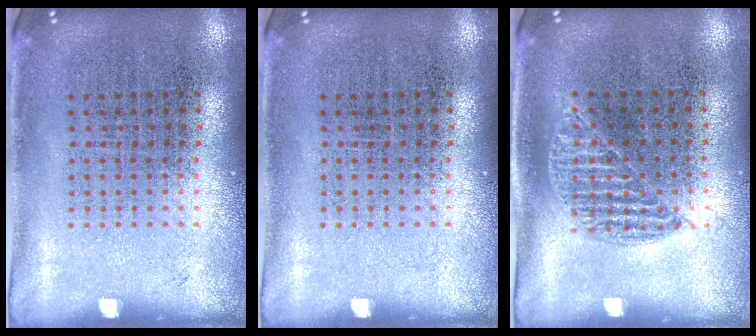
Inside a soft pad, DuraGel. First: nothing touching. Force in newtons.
{"total": 0.0}
{"total": 0.9, "press": 0.8, "slide": 0.4}